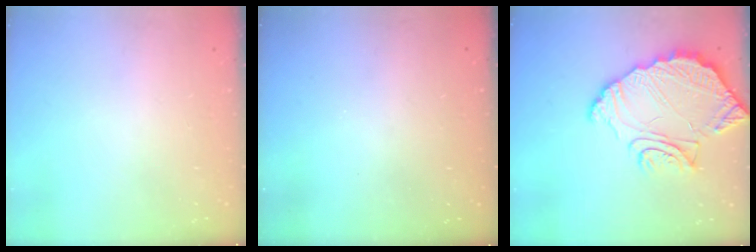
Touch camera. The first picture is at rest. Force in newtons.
{"total": 3.1, "press": 3.1, "slide": 0.1}
{"total": 16.6, "press": 16.5, "slide": 1.7}